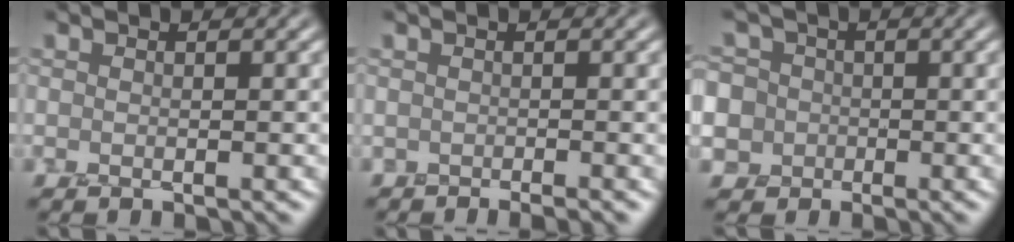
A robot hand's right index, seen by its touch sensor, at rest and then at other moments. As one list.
[{"total": 0.5, "force": [-0.5, -0.2, 0.0], "torque": [0.013, 0.002, -0.005]}, {"total": 8.5, "force": [-1.8, 8.2, 1.7], "torque": [-0.044, 0.019, -0.074]}]